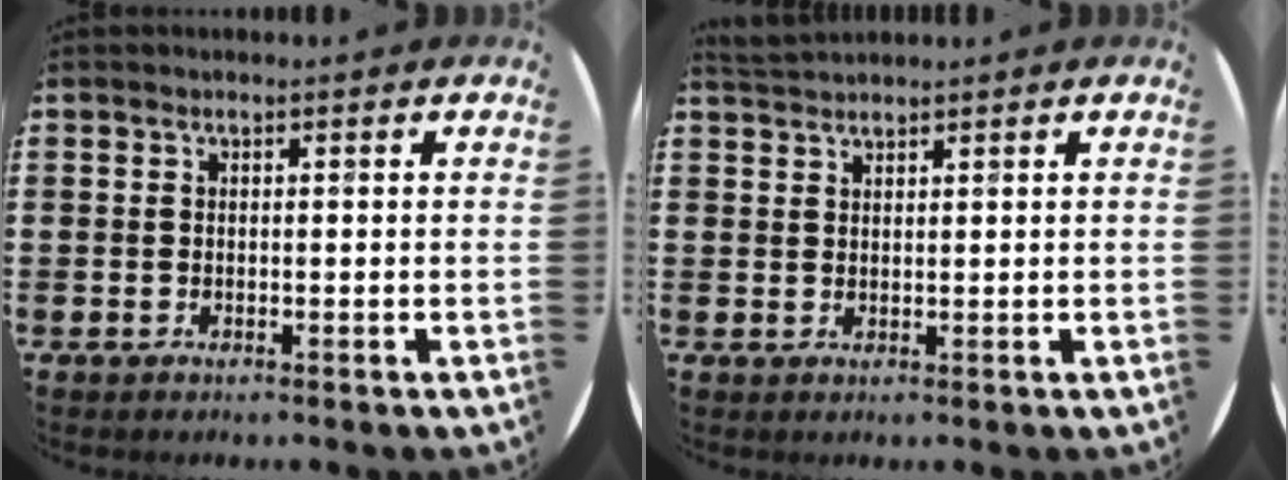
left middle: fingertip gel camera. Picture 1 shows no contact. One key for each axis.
{"total": 1.7, "fx": 1.7, "fy": 0.0, "fz": 0.0, "tx": -0.003, "ty": 0.002, "tz": 0.033}